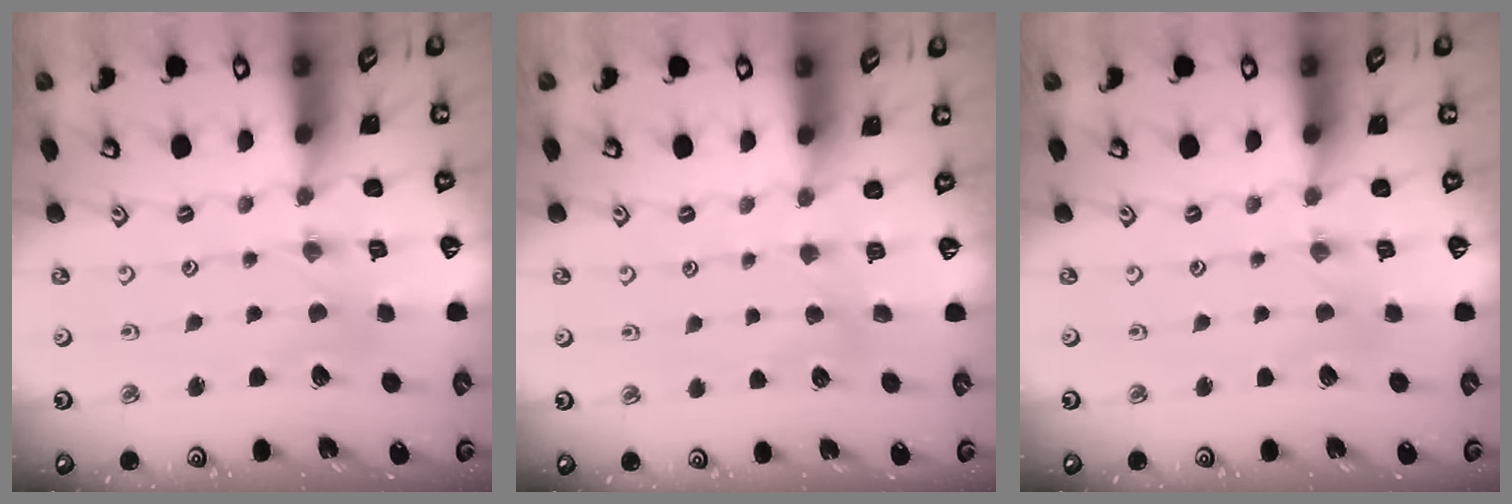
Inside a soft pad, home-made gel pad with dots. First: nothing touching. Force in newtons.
{"total": 2.9, "press": 2.8, "slide": 0.4}
{"total": 0.0}